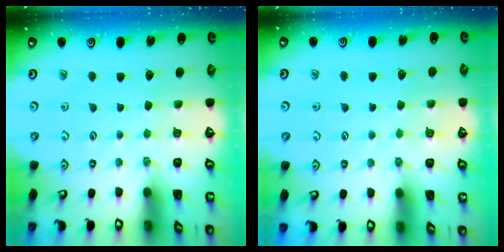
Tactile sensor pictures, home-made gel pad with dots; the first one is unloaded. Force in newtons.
{"total": 4.7, "press": 4.6, "slide": 0.4}